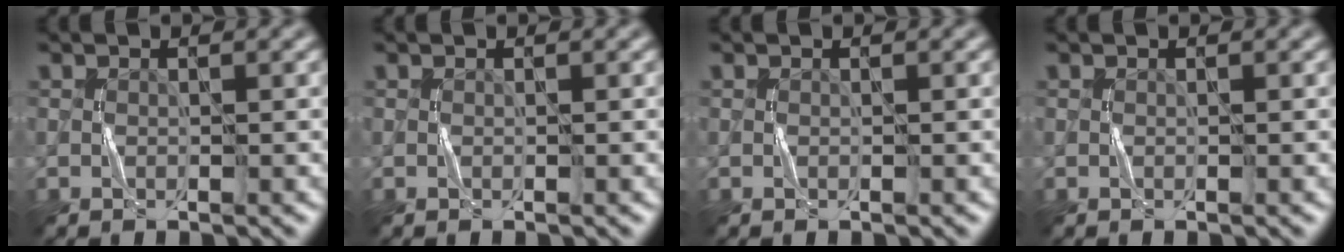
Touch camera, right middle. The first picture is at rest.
{"total": 0.0}
{"total": 0.0}
{"total": 0.0}